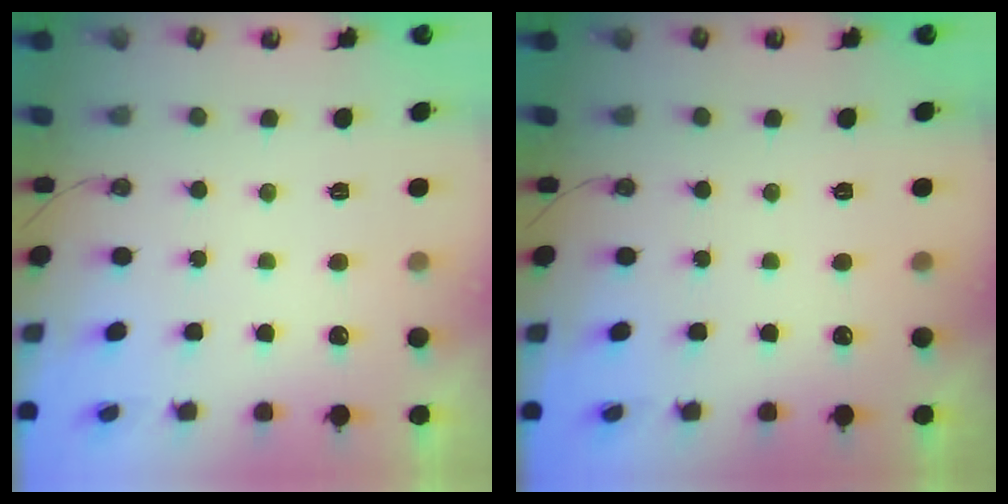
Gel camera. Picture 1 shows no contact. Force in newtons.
{"total": 0.0}